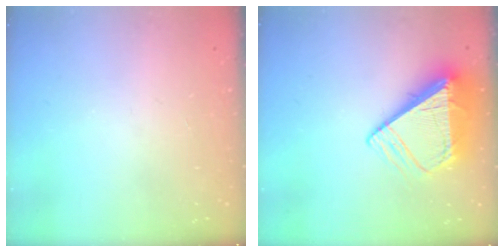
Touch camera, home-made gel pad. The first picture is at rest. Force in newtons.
{"total": 10.9, "press": 10.8, "slide": 1.6}